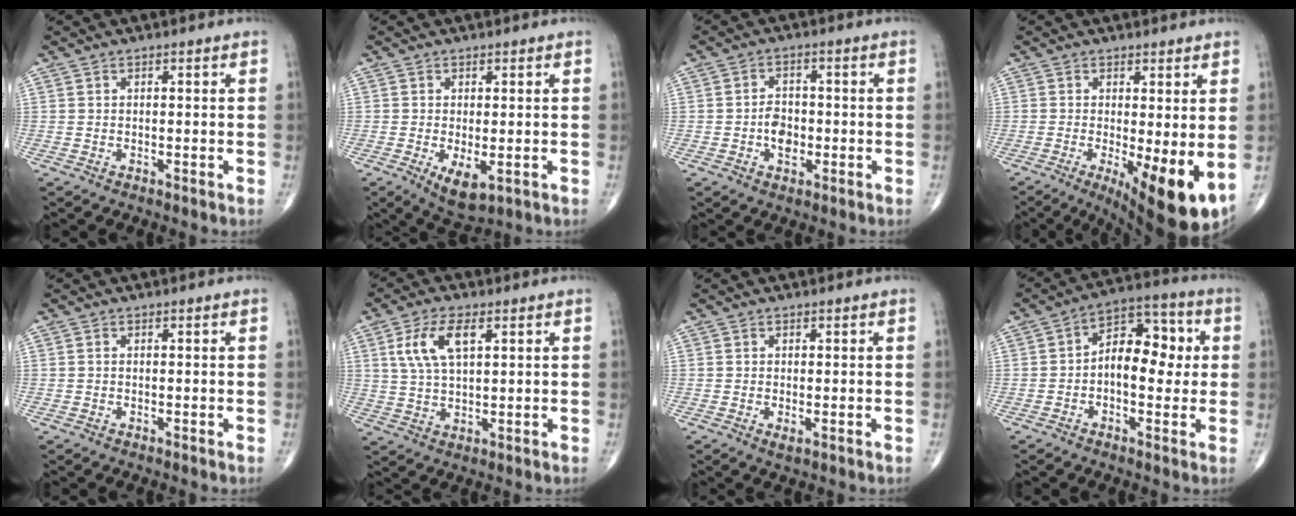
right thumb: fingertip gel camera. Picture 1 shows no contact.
{"total": 5.5, "force": [-1.4, 2.4, 4.7], "torque": [-0.079, -0.015, -0.014]}
{"total": 4.6, "force": [-1.0, 3.2, 3.2], "torque": [-0.035, 0.008, -0.020]}
{"total": 11.7, "force": [-2.3, 3.4, 10.9], "torque": [-0.159, -0.024, -0.024]}
{"total": 0.0}
{"total": 8.6, "force": [3.1, 3.9, 7.0], "torque": [-0.141, -0.003, 0.062]}
{"total": 1.2, "force": [-0.2, 0.5, 1.1], "torque": [-0.020, -0.005, -0.003]}
{"total": 11.6, "force": [0.3, 7.0, 9.3], "torque": [-0.108, 0.030, -0.004]}